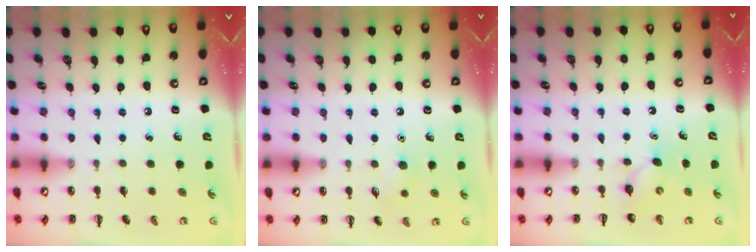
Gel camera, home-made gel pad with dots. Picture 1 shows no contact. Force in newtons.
{"total": 5.4, "press": 5.2, "slide": 1.4}
{"total": 4.2, "press": 4.1, "slide": 0.9}